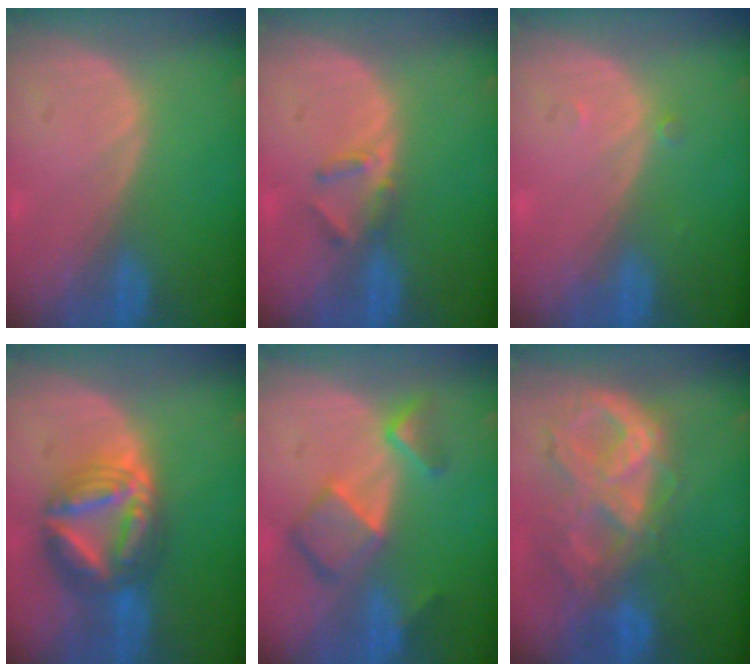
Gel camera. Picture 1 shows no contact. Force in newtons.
{"total": 2.5, "press": 2.3, "slide": 1.0}
{"total": 0.7, "press": 0.7, "slide": 0.1}
{"total": 9.1, "press": 9.1, "slide": 0.9}
{"total": 7.6, "press": 6.6, "slide": 3.8}
{"total": 10.6, "press": 8.9, "slide": 5.7}